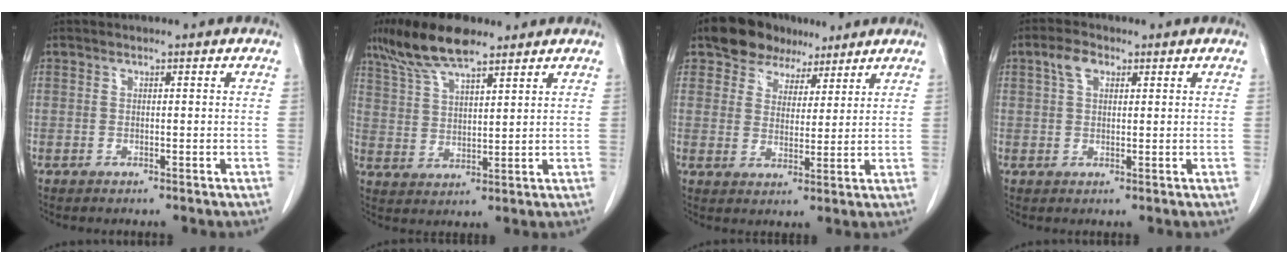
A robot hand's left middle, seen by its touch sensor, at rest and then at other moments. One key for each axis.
{"total": 10.4, "fx": 8.0, "fy": 2.5, "fz": 6.2, "tx": -0.126, "ty": 0.013, "tz": 0.149}
{"total": 7.6, "fx": 5.5, "fy": 5.0, "fz": 1.8, "tx": -0.030, "ty": 0.024, "tz": 0.095}
{"total": 3.2, "fx": 1.5, "fy": 1.8, "fz": 2.1, "tx": -0.050, "ty": 0.013, "tz": 0.029}